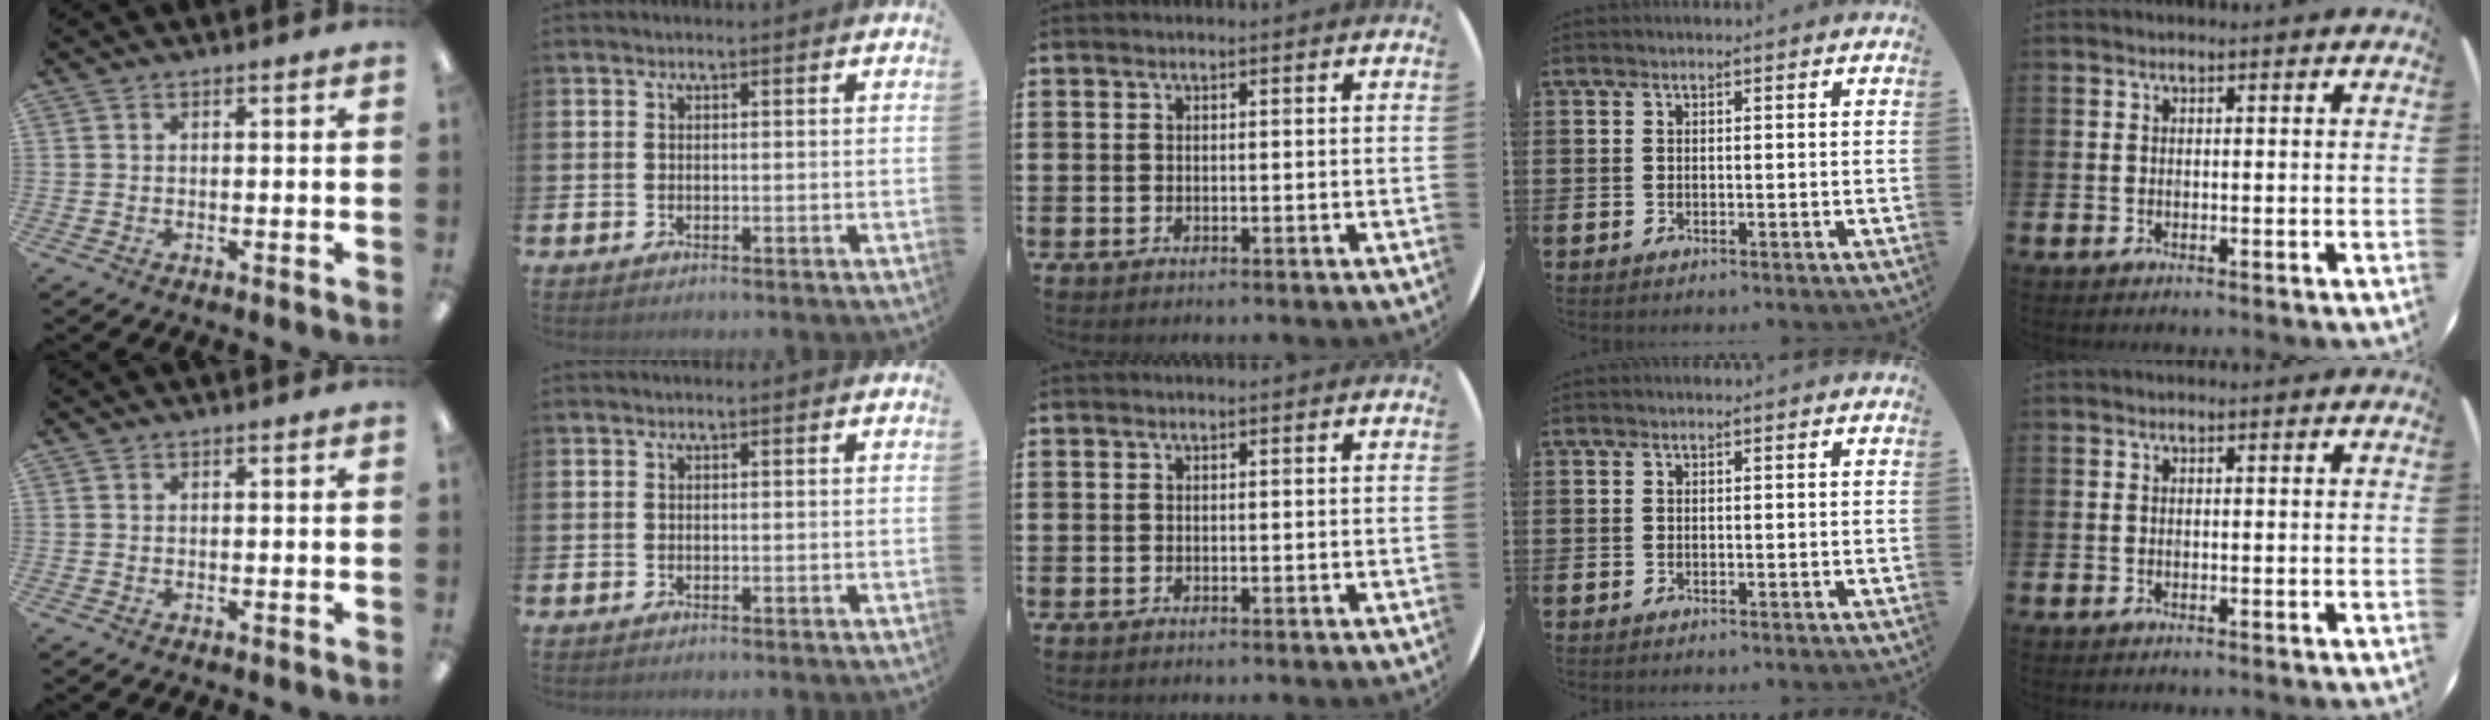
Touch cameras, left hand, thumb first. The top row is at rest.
{}